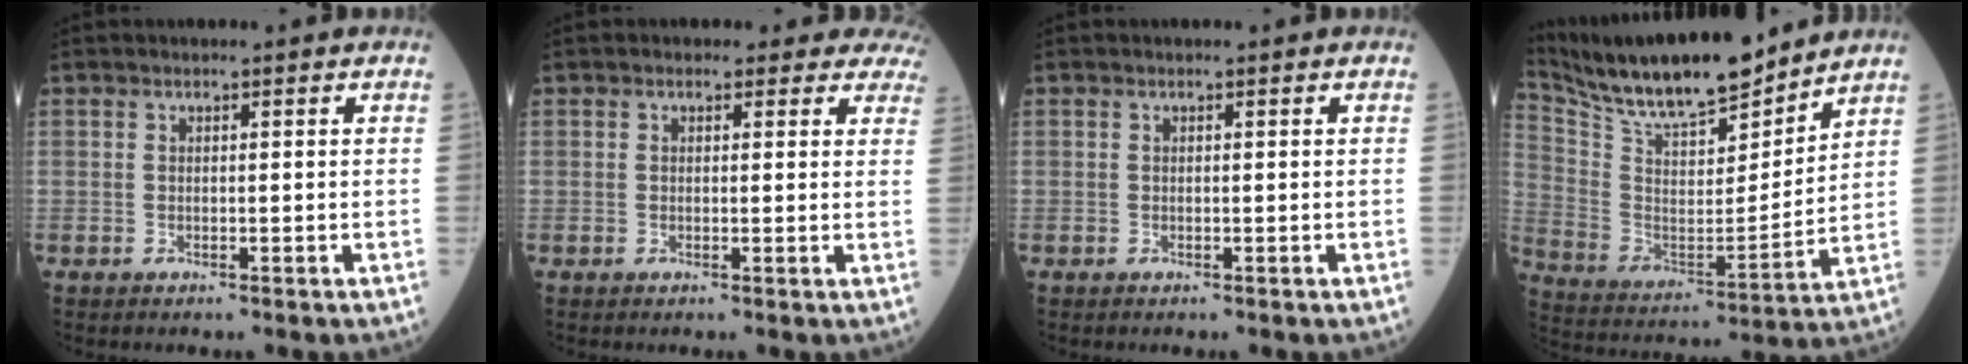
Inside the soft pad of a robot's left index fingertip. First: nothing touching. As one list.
[{"total": 6.9, "force": [6.1, 3.1, 0.3], "torque": [0.041, -0.004, 0.031]}, {"total": 0.0}, {"total": 19.3, "force": [16.9, 3.4, 8.6], "torque": [-0.172, -0.007, 0.298]}]